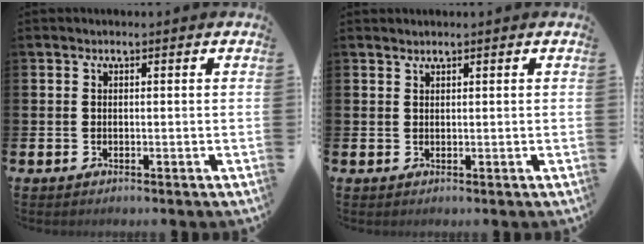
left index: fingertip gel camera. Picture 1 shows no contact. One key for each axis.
{"total": 0.7, "fx": 0.7, "fy": 0.0, "fz": 0.0, "tx": 0.000, "ty": 0.001, "tz": 0.013}